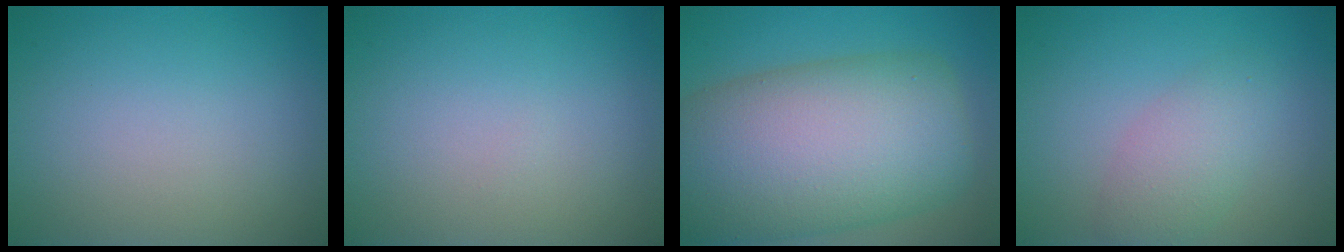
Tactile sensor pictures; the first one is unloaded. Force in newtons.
{"total": 0.0}
{"total": 15.4, "press": 15.3, "slide": 0.5}
{"total": 3.1, "press": 3.1, "slide": 0.1}